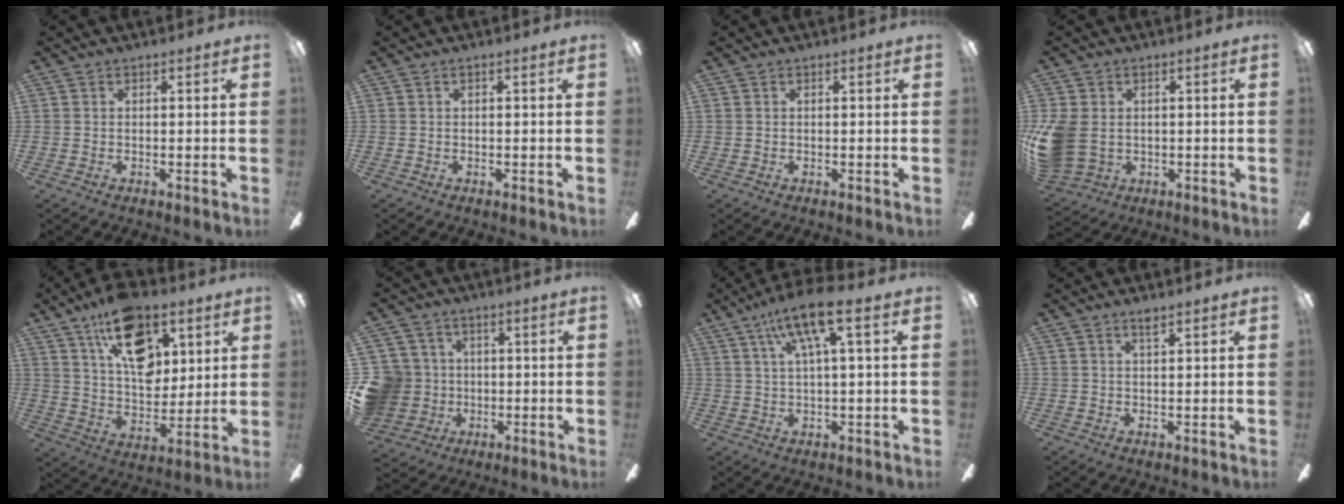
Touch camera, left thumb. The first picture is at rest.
{"total": 0.0}
{"total": 0.0}
{"total": 11.1, "force": [-0.1, 8.7, 7.0], "torque": [-0.181, 0.005, 0.001]}
{"total": 19.5, "force": [10.0, 11.7, 12.0], "torque": [-0.176, -0.038, 0.179]}
{"total": 11.9, "force": [-0.9, 11.4, 3.4], "torque": [-0.109, 0.018, -0.007]}
{"total": 11.5, "force": [5.3, 2.6, 9.9], "torque": [-0.173, -0.011, 0.092]}
{"total": 1.7, "force": [1.5, 0.1, 0.8], "torque": [-0.020, -0.001, 0.028]}